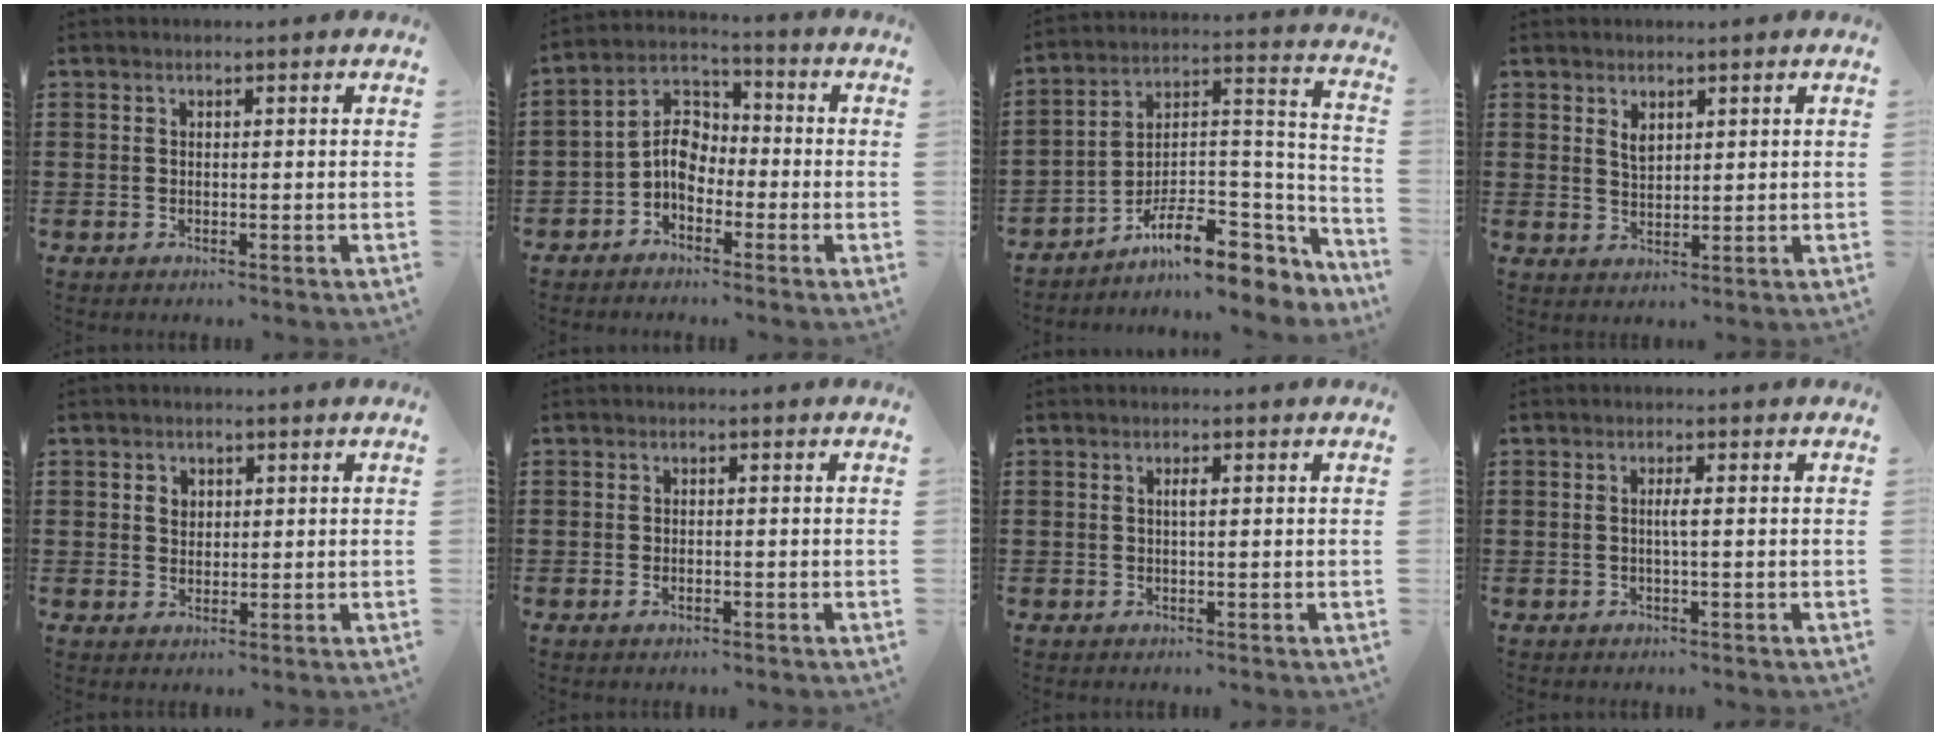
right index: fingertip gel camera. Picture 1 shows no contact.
{"total": 6.2, "force": [-1.9, 4.3, 4.0], "torque": [-0.093, 0.012, -0.044]}
{"total": 10.6, "force": [-7.3, 4.2, 6.4], "torque": [-0.104, 0.017, -0.132]}
{"total": 2.1, "force": [1.3, 1.2, 1.2], "torque": [-0.018, 0.001, 0.022]}
{"total": 1.8, "force": [0.7, 1.5, 0.7], "torque": [-0.018, 0.008, 0.012]}
{"total": 0.7, "force": [-0.3, 0.3, 0.6], "torque": [-0.014, -0.004, -0.005]}
{"total": 1.0, "force": [0.1, 0.1, 0.9], "torque": [-0.018, 0.000, 0.002]}
{"total": 1.4, "force": [-0.1, -0.1, 1.4], "torque": [-0.025, -0.002, -0.003]}